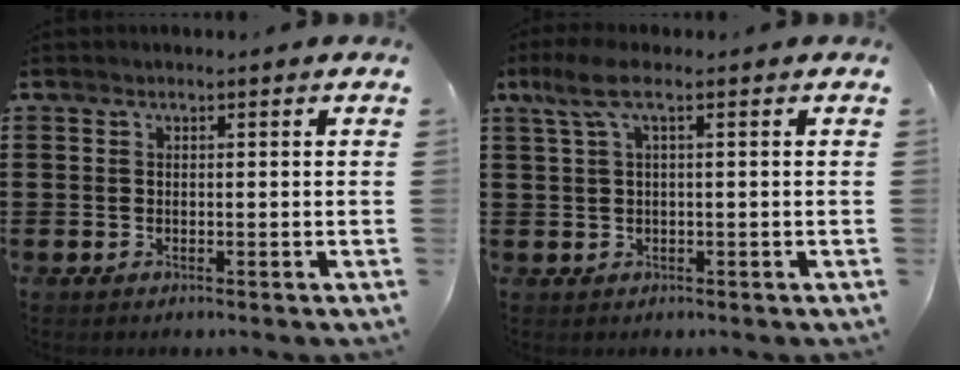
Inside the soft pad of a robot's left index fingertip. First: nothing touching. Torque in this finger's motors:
{"motor_torque": [1.00, -1.14, 0.23, 0.08]}